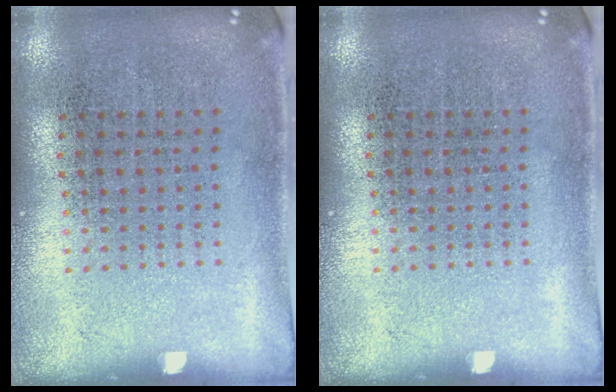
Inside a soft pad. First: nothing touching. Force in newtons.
{"total": 0.0}